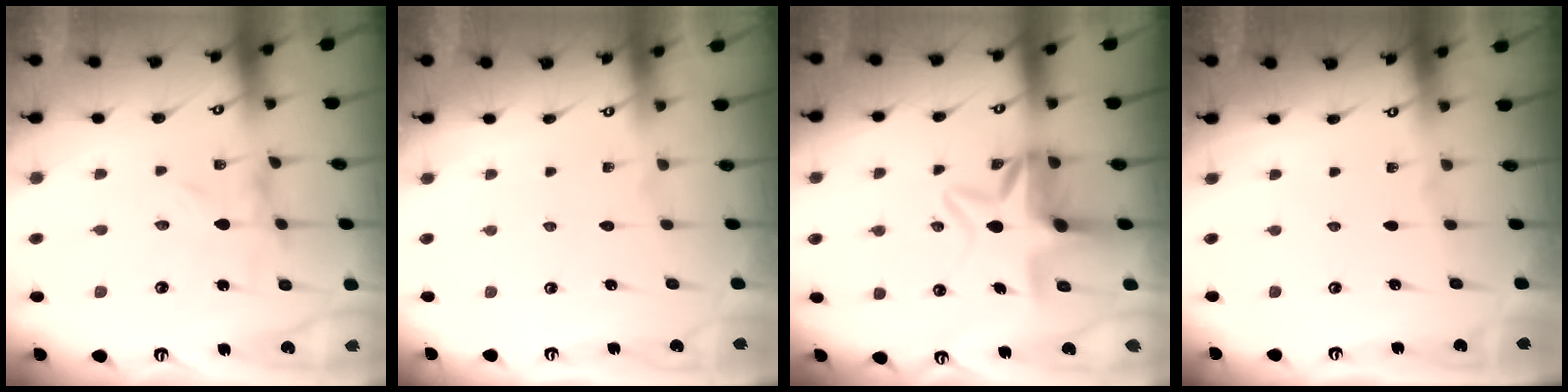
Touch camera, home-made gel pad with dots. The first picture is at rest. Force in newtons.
{"total": 1.6, "press": 1.6, "slide": 0.1}
{"total": 7.5, "press": 7.0, "slide": 2.7}
{"total": 0.0}